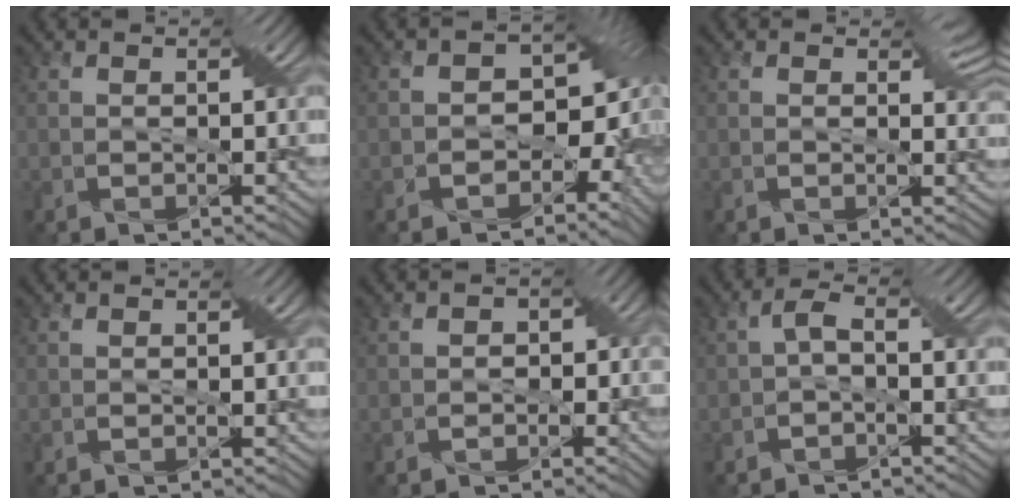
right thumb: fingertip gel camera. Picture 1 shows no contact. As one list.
[{"total": 11.1, "force": [-1.6, 8.0, 7.4], "torque": [-0.113, -0.018, -0.014]}, {"total": 1.4, "force": [1.1, 0.5, 0.6], "torque": [-0.009, 0.006, 0.011]}, {"total": 0.0}, {"total": 3.0, "force": [-1.0, 2.6, 1.1], "torque": [-0.009, 0.005, -0.022]}, {"total": 1.4, "force": [-0.6, -0.1, 1.3], "torque": [-0.043, 0.006, -0.013]}]